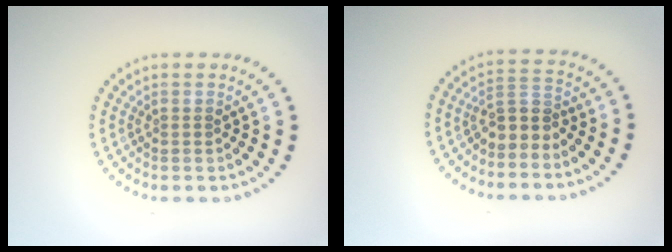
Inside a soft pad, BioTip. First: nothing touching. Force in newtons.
{"total": 2.5, "press": 2.1, "slide": 1.3}